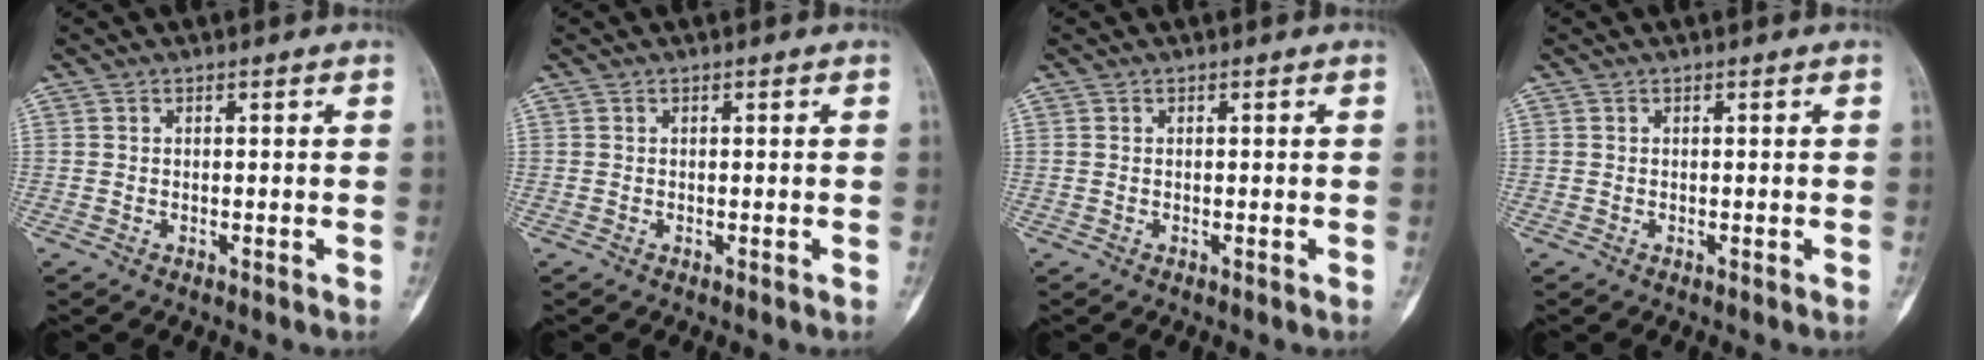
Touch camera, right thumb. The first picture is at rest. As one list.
[{"total": 0.0}, {"total": 0.0}, {"total": 0.0}]